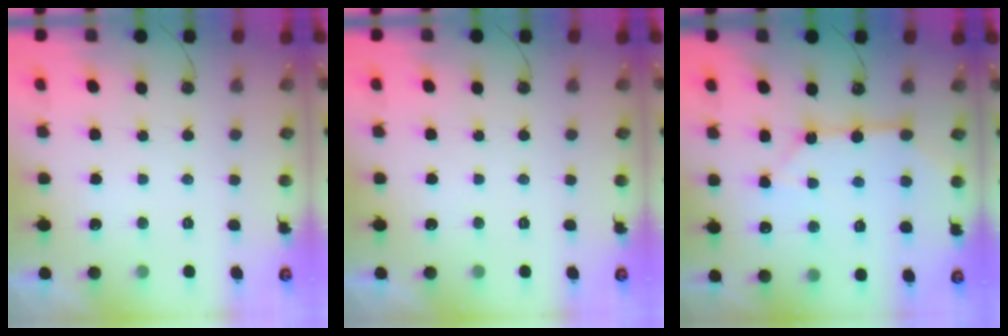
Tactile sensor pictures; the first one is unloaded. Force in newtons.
{"total": 0.0}
{"total": 9.3, "press": 9.3, "slide": 0.2}